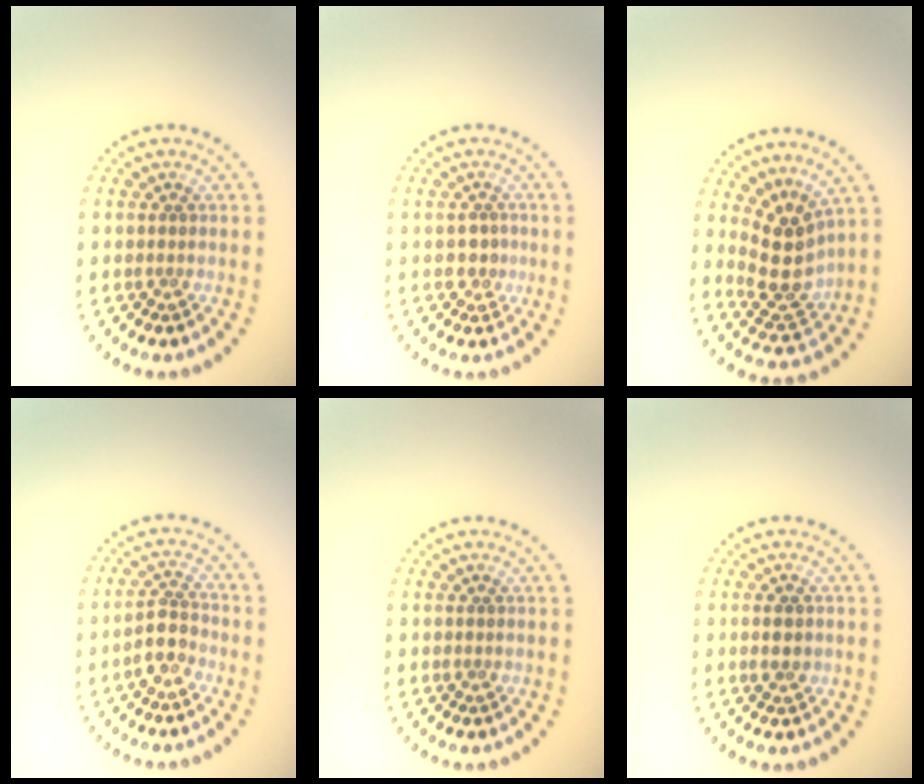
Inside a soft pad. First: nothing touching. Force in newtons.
{"total": 1.3, "press": 1.2, "slide": 0.5}
{"total": 4.0, "press": 3.4, "slide": 2.1}
{"total": 2.5, "press": 2.2, "slide": 1.1}
{"total": 0.0}
{"total": 1.8, "press": 1.8, "slide": 0.0}